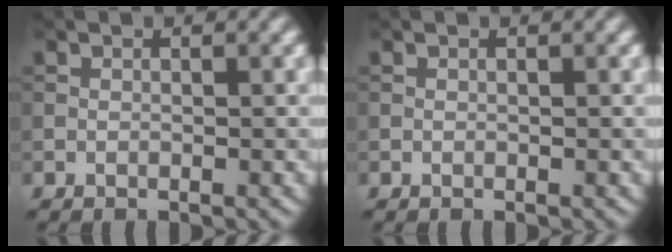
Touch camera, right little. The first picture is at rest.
{"total": 0.0}